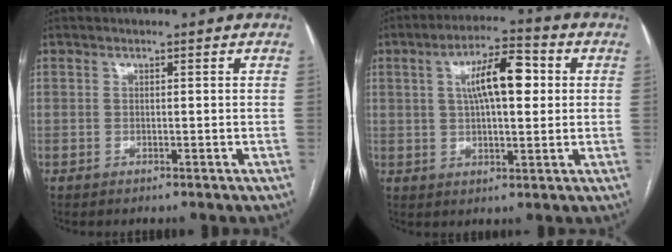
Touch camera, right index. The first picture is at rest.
{"total": 9.7, "force": [2.2, 3.1, 9.0], "torque": [-0.155, 0.025, 0.032]}